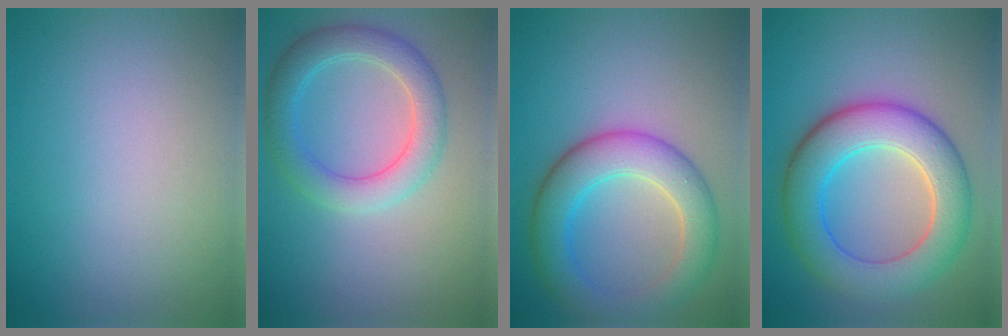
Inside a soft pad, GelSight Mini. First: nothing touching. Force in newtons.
{"total": 4.3, "press": 4.2, "slide": 0.1}
{"total": 6.1, "press": 6.1, "slide": 0.2}
{"total": 7.8, "press": 7.8, "slide": 0.4}